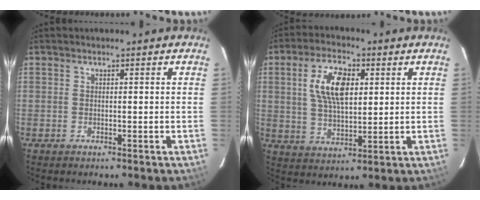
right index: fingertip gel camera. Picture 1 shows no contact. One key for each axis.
{"total": 10.5, "fx": 2.8, "fy": 5.0, "fz": 8.8, "tx": -0.169, "ty": 0.012, "tz": 0.054}